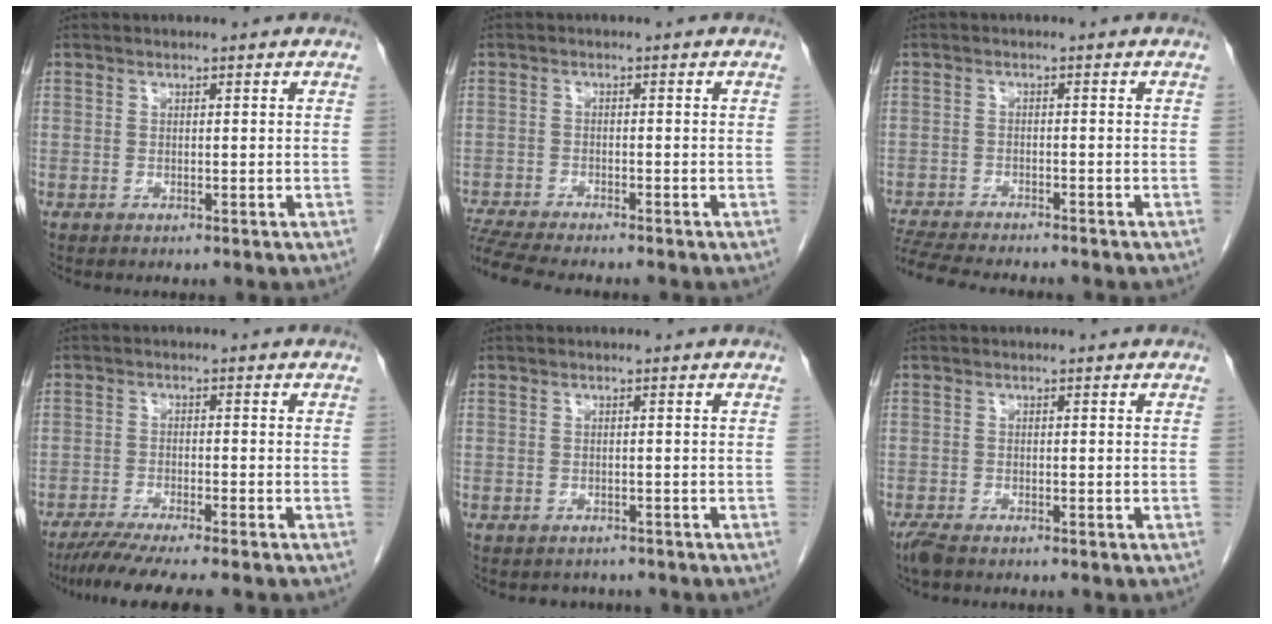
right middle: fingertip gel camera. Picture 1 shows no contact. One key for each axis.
{"total": 8.8, "fx": -7.9, "fy": 0.6, "fz": 3.8, "tx": -0.067, "ty": -0.012, "tz": -0.128}
{"total": 11.3, "fx": -10.1, "fy": 1.5, "fz": 4.8, "tx": -0.078, "ty": -0.013, "tz": -0.152}
{"total": 8.2, "fx": -6.9, "fy": -0.3, "fz": 4.4, "tx": -0.062, "ty": -0.022, "tz": -0.111}
{"total": 2.3, "fx": -2.0, "fy": 1.2, "fz": -0.1, "tx": -0.003, "ty": 0.001, "tz": -0.030}
{"total": 2.5, "fx": -2.0, "fy": 0.7, "fz": 1.4, "tx": -0.034, "ty": -0.008, "tz": -0.037}